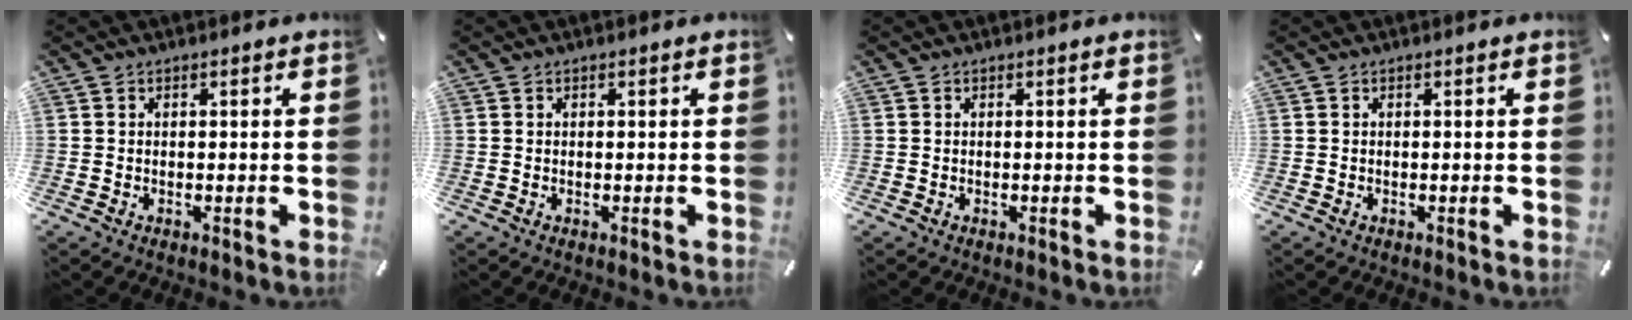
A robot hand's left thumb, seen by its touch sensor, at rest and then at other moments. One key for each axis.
{"total": 0.0}
{"total": 0.0}
{"total": 0.0}